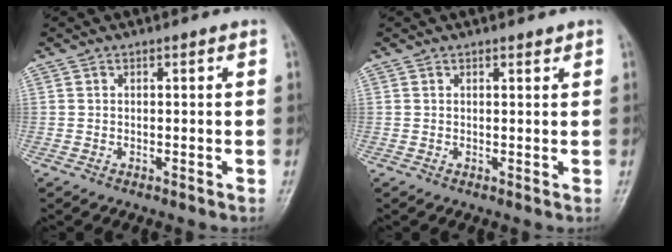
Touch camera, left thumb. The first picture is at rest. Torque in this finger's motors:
{"motor_torque": [-0.11, -0.04, -0.02, -0.06, 0.02]}